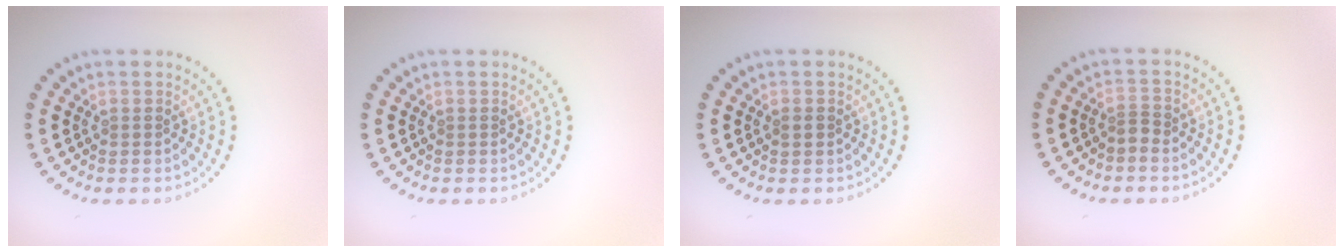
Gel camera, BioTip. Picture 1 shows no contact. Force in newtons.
{"total": 0.0}
{"total": 1.0, "press": 0.9, "slide": 0.2}
{"total": 0.8, "press": 0.4, "slide": 0.7}